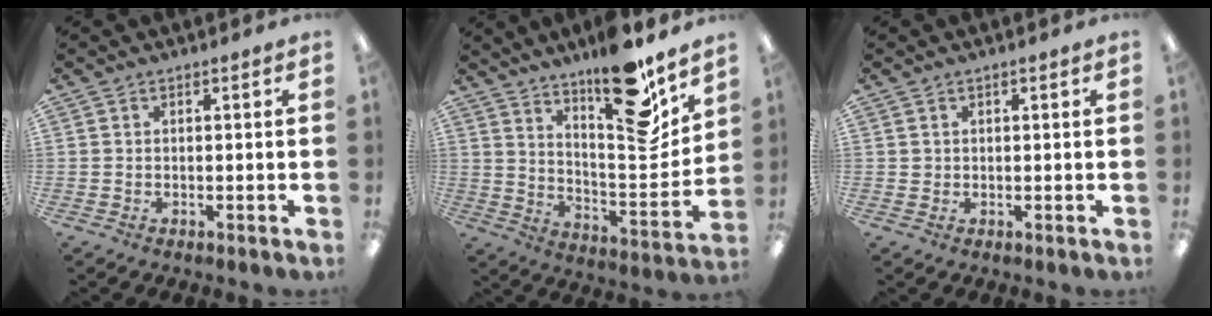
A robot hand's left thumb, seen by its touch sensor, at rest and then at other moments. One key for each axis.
{"total": 18.5, "fx": 14.1, "fy": 5.0, "fz": 10.9, "tx": -0.153, "ty": -0.115, "tz": 0.231}
{"total": 0.8, "fx": 0.4, "fy": 0.7, "fz": 0.0, "tx": -0.001, "ty": 0.003, "tz": 0.006}